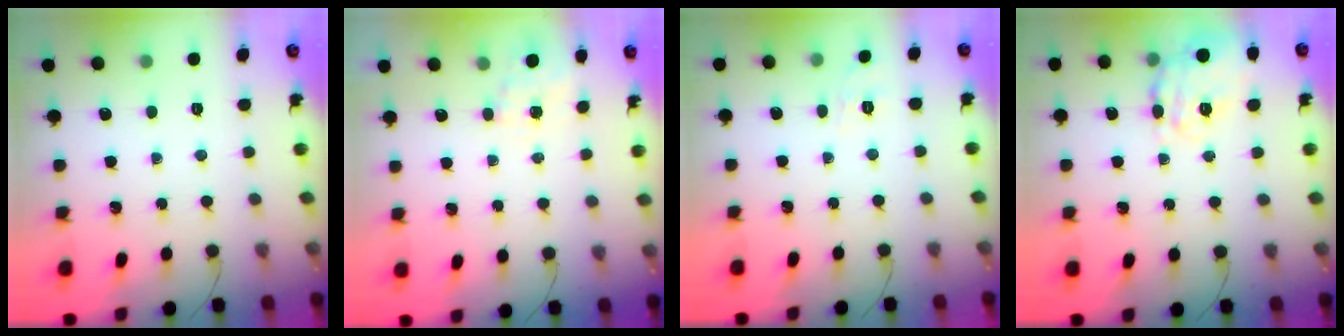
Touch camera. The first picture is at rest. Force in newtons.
{"total": 4.7, "press": 4.5, "slide": 1.4}
{"total": 3.8, "press": 3.3, "slide": 1.9}
{"total": 9.8, "press": 9.5, "slide": 2.5}